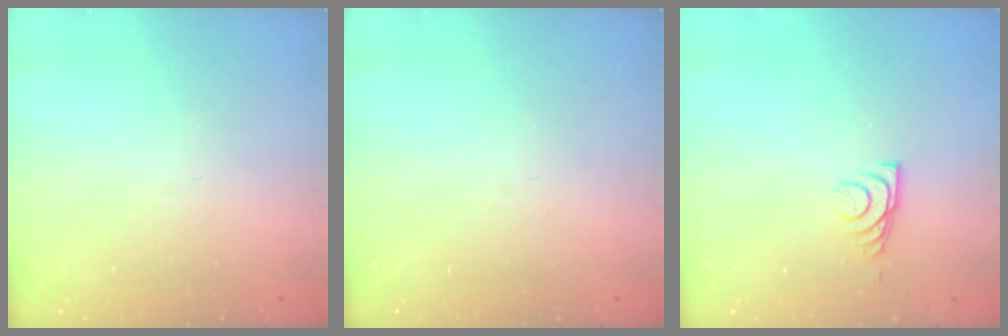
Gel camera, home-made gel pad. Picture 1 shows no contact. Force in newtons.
{"total": 0.0}
{"total": 6.9, "press": 6.8, "slide": 0.8}